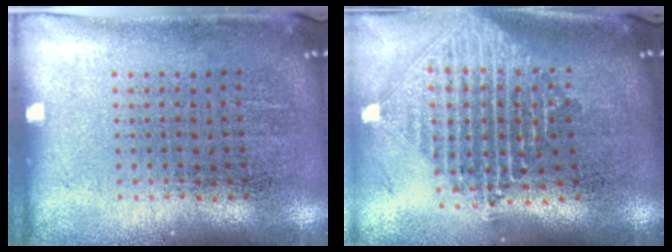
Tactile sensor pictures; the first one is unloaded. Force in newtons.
{"total": 2.4, "press": 1.8, "slide": 1.5}